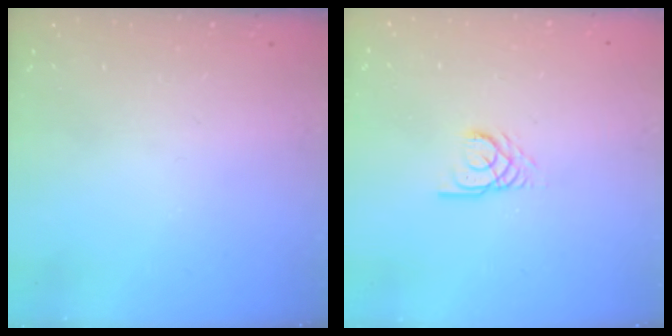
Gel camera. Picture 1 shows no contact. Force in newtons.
{"total": 2.7, "press": 2.7, "slide": 0.2}